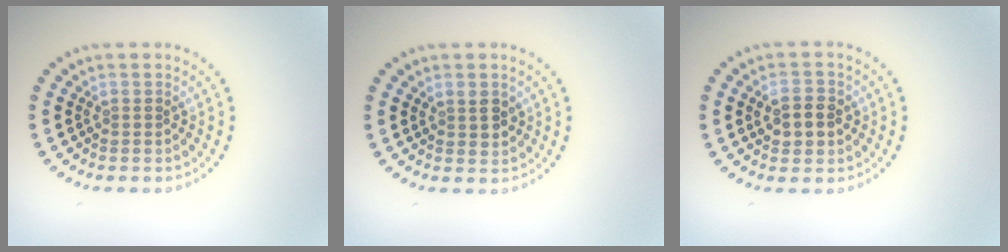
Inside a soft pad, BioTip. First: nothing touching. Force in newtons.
{"total": 1.7, "press": 1.6, "slide": 0.7}
{"total": 2.9, "press": 2.9, "slide": 0.2}